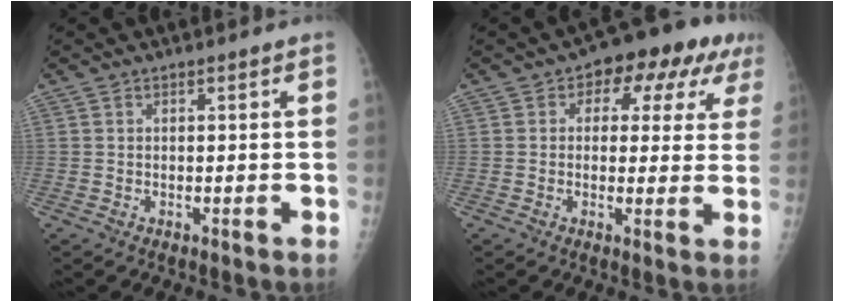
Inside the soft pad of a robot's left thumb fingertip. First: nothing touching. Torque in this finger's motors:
{"motor_torque": [-0.05, 0.27, 0.10, 0.00, 0.11]}